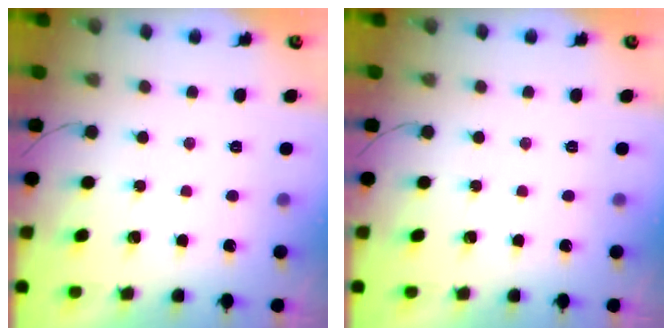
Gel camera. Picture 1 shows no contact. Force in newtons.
{"total": 0.0}